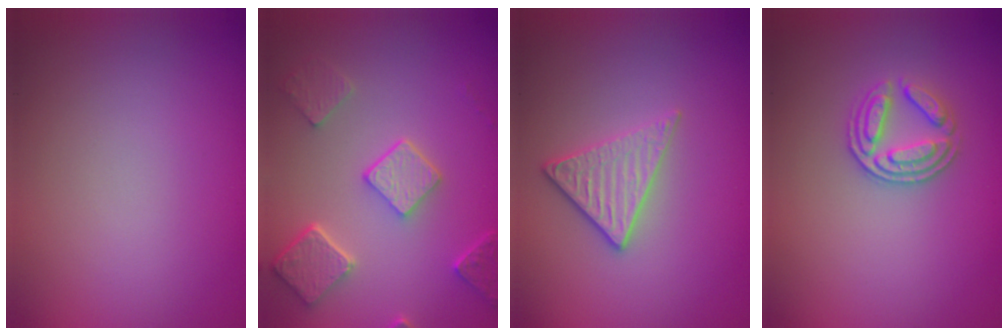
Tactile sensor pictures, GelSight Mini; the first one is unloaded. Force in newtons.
{"total": 4.9, "press": 3.8, "slide": 3.0}
{"total": 2.8, "press": 2.5, "slide": 1.3}
{"total": 2.9, "press": 2.6, "slide": 1.1}